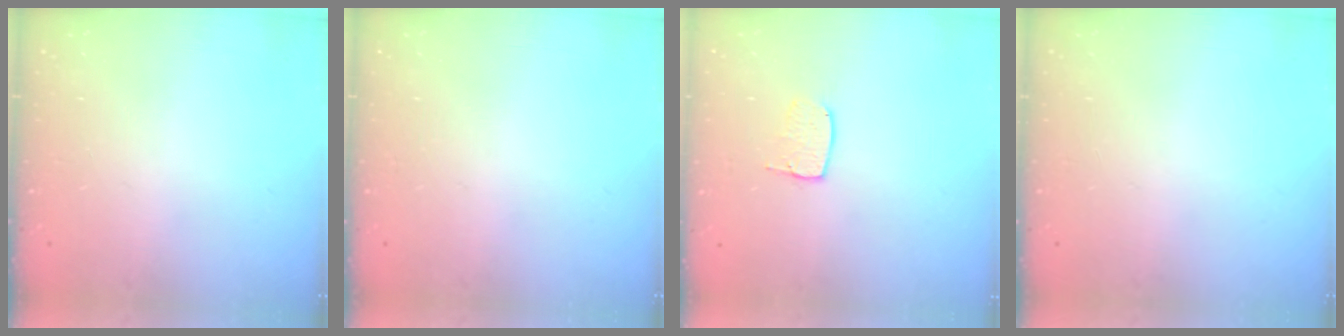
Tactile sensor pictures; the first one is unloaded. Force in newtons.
{"total": 0.0}
{"total": 5.5, "press": 5.5, "slide": 0.4}
{"total": 0.0}